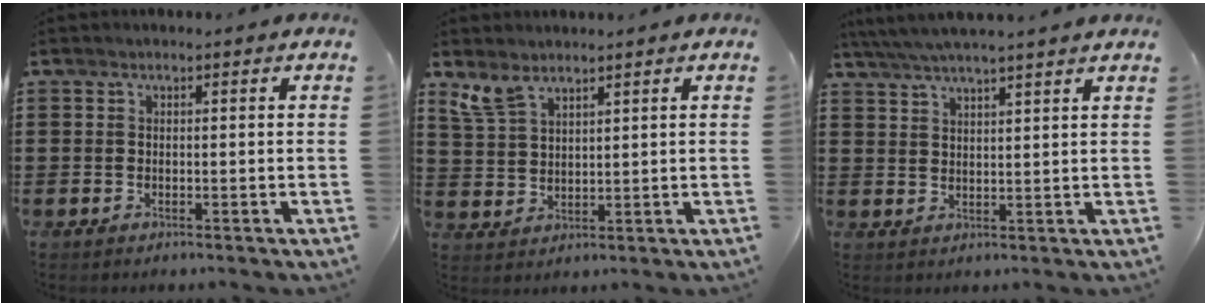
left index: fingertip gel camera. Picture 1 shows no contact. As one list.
[{"total": 5.1, "force": [3.8, 2.3, 2.5], "torque": [-0.062, -0.002, 0.074]}, {"total": 4.3, "force": [3.9, -0.5, 1.6], "torque": [-0.043, -0.012, 0.071]}]